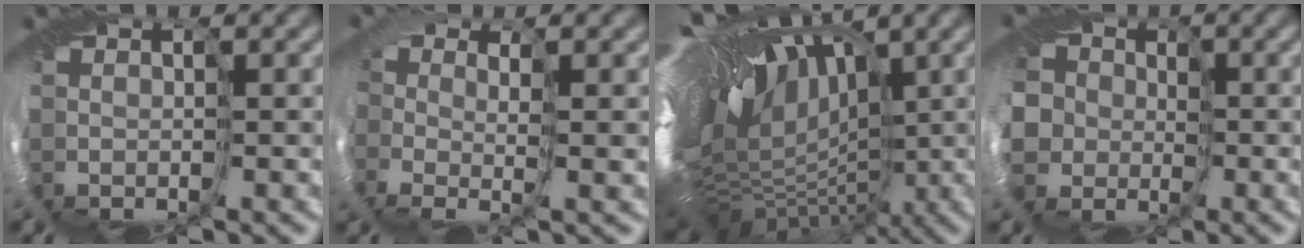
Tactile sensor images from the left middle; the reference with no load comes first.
{"total": 1.0, "force": [-0.5, -0.9, -0.1], "torque": [0.018, -0.017, -0.020]}
{"total": 14.6, "force": [0.3, 7.9, 12.3], "torque": [-0.160, -0.011, 0.020]}
{"total": 7.2, "force": [0.5, 6.6, 2.7], "torque": [-0.056, 0.002, -0.043]}